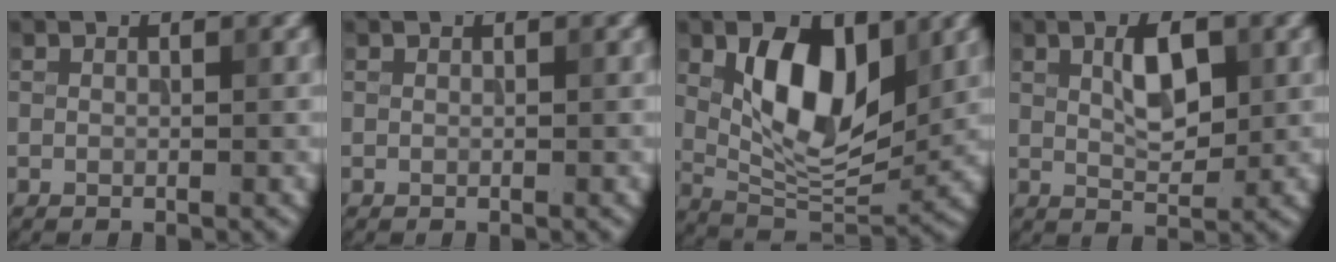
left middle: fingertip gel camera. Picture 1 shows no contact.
{"total": 0.0}
{"total": 9.0, "force": [2.5, 4.7, 7.2], "torque": [-0.124, -0.009, 0.039]}
{"total": 3.7, "force": [1.0, 1.6, 3.1], "torque": [-0.058, 0.003, 0.019]}